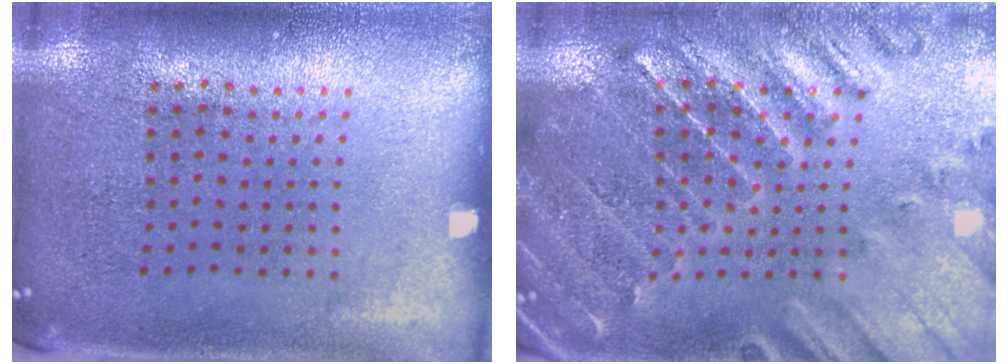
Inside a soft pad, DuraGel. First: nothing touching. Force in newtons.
{"total": 1.1, "press": 1.1, "slide": 0.3}